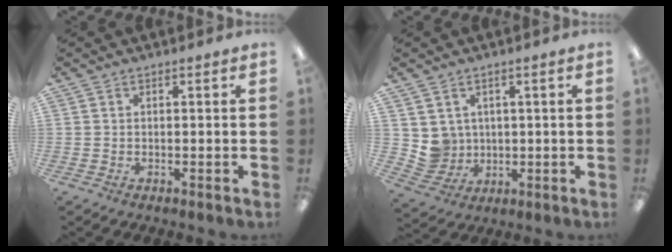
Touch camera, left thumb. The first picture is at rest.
{"total": 5.6, "force": [2.5, 5.0, 0.2], "torque": [-0.028, -0.013, 0.051]}